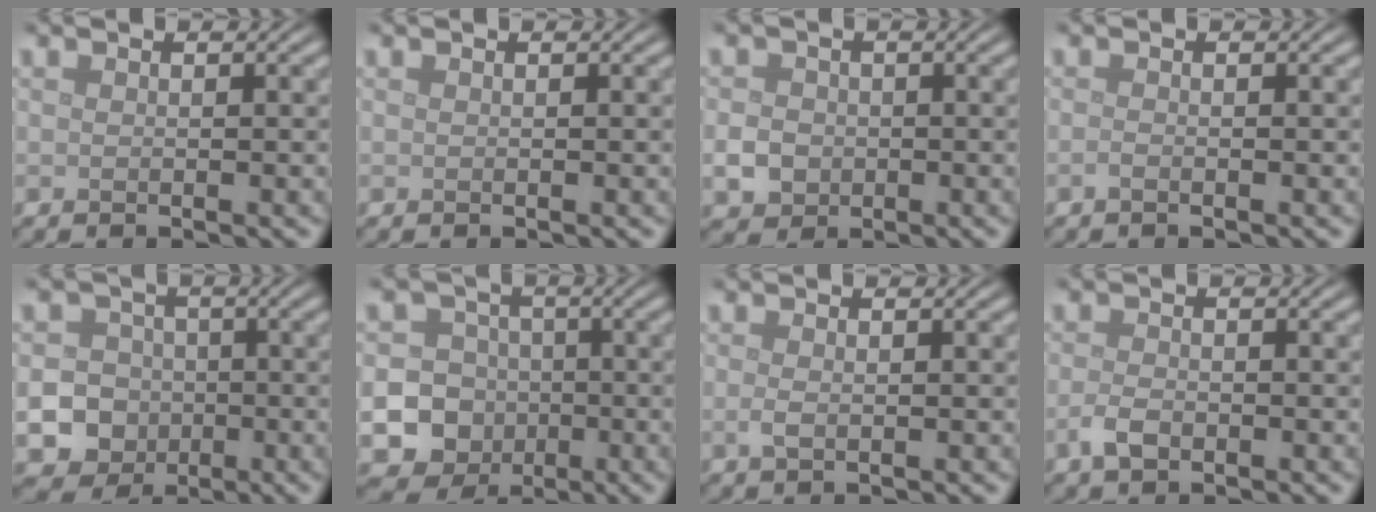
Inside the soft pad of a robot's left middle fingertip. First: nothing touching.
{"total": 0.0}
{"total": 2.4, "force": [-0.6, 2.1, 1.0], "torque": [-0.017, -0.001, -0.013]}
{"total": 0.5, "force": [-0.4, 0.1, 0.4], "torque": [-0.008, -0.002, -0.008]}
{"total": 14.0, "force": [-5.0, 12.7, 3.0], "torque": [-0.080, -0.040, -0.106]}
{"total": 17.6, "force": [-5.7, 16.4, 3.3], "torque": [-0.095, -0.039, -0.115]}
{"total": 1.0, "force": [-0.1, 0.4, 0.9], "torque": [-0.022, -0.002, -0.003]}
{"total": 1.8, "force": [-0.9, 1.0, 1.2], "torque": [-0.027, -0.001, -0.020]}